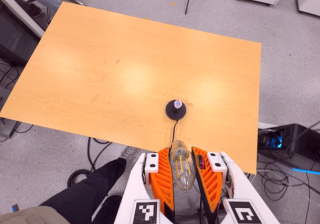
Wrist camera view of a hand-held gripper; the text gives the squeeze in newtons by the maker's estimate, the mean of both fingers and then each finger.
{"total": 17.7, "left": 18.2, "right": 17.1}